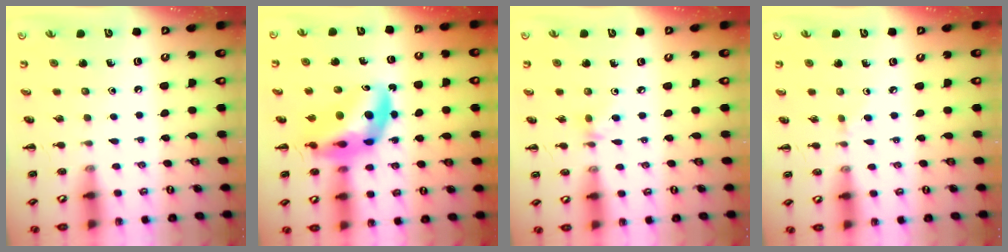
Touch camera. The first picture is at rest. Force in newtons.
{"total": 13.2, "press": 12.7, "slide": 3.8}
{"total": 4.0, "press": 3.7, "slide": 1.5}
{"total": 2.0, "press": 1.7, "slide": 1.0}